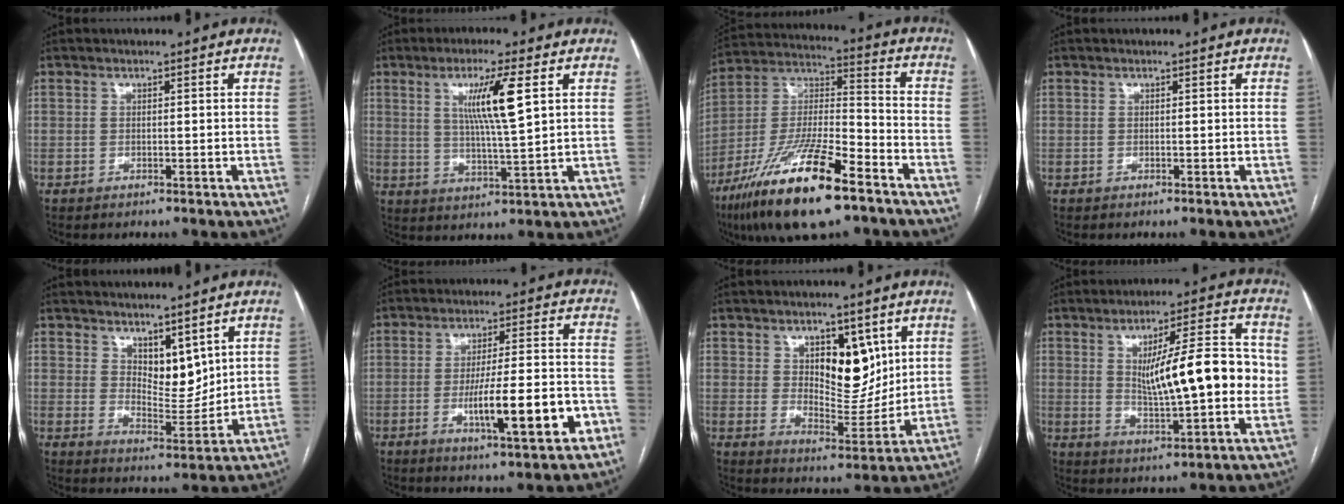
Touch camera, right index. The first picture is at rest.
{"total": 8.7, "force": [3.0, -0.2, 8.1], "torque": [-0.147, -0.006, 0.053]}
{"total": 20.6, "force": [-12.6, 3.8, 15.8], "torque": [-0.320, -0.026, -0.226]}
{"total": 0.0}
{"total": 6.6, "force": [4.2, 3.1, 4.0], "torque": [-0.065, -0.011, 0.084]}
{"total": 12.6, "force": [-4.3, 1.5, 11.8], "torque": [-0.188, -0.001, -0.060]}
{"total": 10.1, "force": [4.1, 4.9, 7.8], "torque": [-0.115, -0.003, 0.075]}
{"total": 15.0, "force": [1.6, 2.8, 14.7], "torque": [-0.227, 0.011, 0.027]}